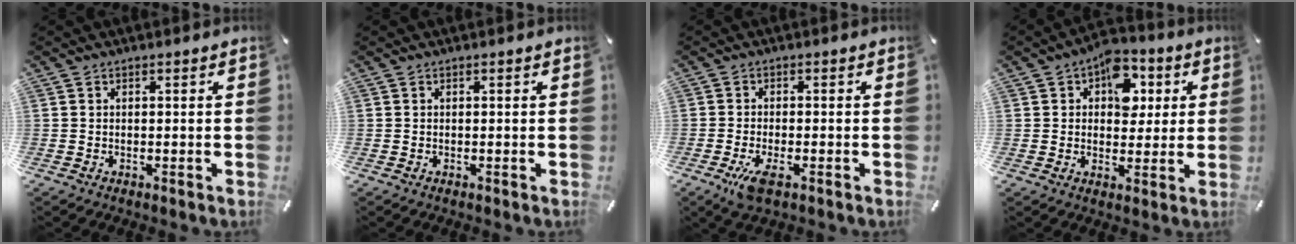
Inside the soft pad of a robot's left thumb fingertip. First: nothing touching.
{"total": 0.0}
{"total": 4.8, "force": [-2.3, 1.5, 4.0], "torque": [-0.079, -0.006, -0.038]}
{"total": 10.5, "force": [3.0, 7.4, 6.8], "torque": [-0.080, -0.003, 0.047]}